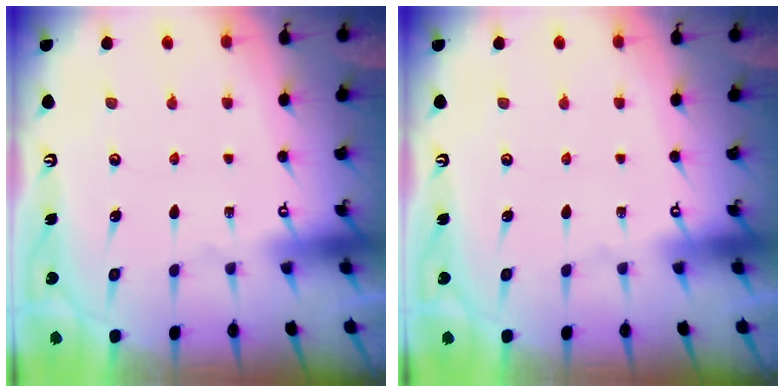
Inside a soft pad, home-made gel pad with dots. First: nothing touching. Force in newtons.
{"total": 0.0}